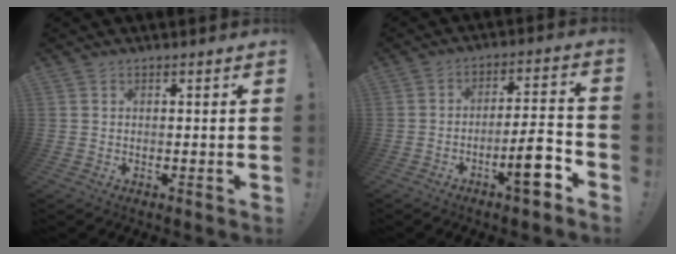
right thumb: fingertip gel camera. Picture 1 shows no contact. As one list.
[{"total": 10.9, "force": [-5.6, 2.5, 9.0], "torque": [-0.123, 0.023, -0.098]}]